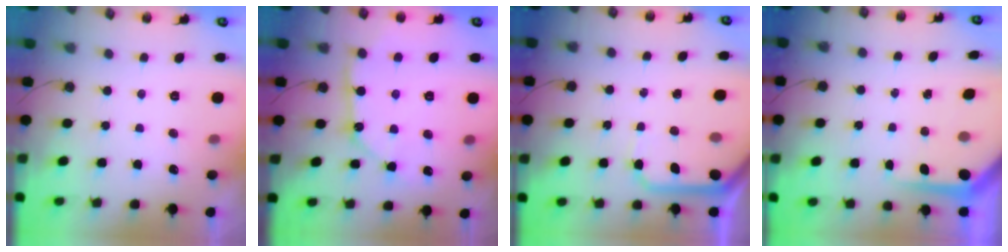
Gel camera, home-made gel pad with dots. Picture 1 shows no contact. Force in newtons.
{"total": 11.3, "press": 11.2, "slide": 1.0}
{"total": 9.7, "press": 9.6, "slide": 1.3}
{"total": 6.0, "press": 5.9, "slide": 0.4}